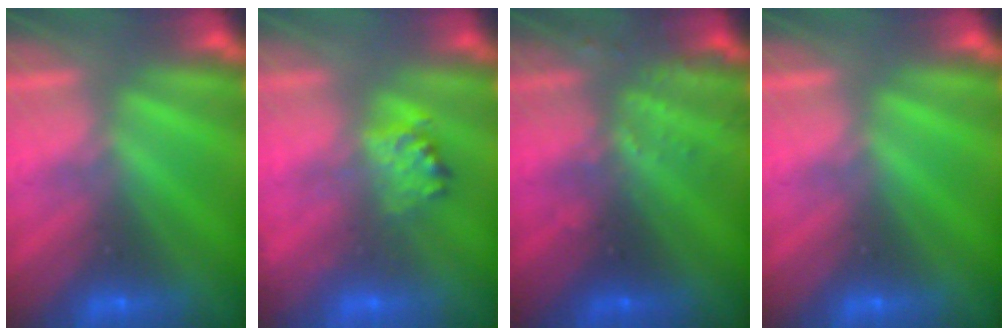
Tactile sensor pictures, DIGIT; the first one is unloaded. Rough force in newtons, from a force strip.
{"total": 2.3}
{"total": 3.2}
{"total": 0.0}